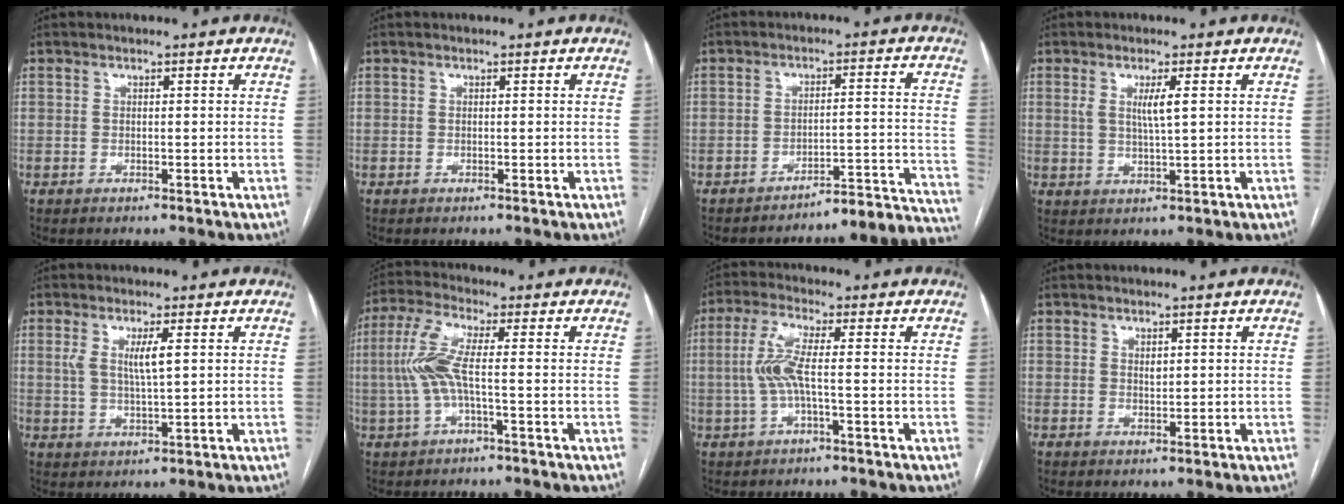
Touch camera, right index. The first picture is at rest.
{"total": 0.0}
{"total": 15.2, "force": [-15.0, -1.2, 2.3], "torque": [0.020, 0.026, -0.184]}
{"total": 3.5, "force": [1.0, 0.1, 3.3], "torque": [-0.065, -0.002, 0.018]}
{"total": 4.4, "force": [1.3, 0.6, 4.2], "torque": [-0.085, 0.000, 0.026]}
{"total": 7.0, "force": [-0.5, 0.9, 7.0], "torque": [-0.167, 0.016, -0.013]}
{"total": 5.9, "force": [-0.4, 0.5, 5.8], "torque": [-0.135, 0.011, -0.010]}
{"total": 1.1, "force": [0.5, 0.5, 0.8], "torque": [-0.013, -0.003, 0.011]}